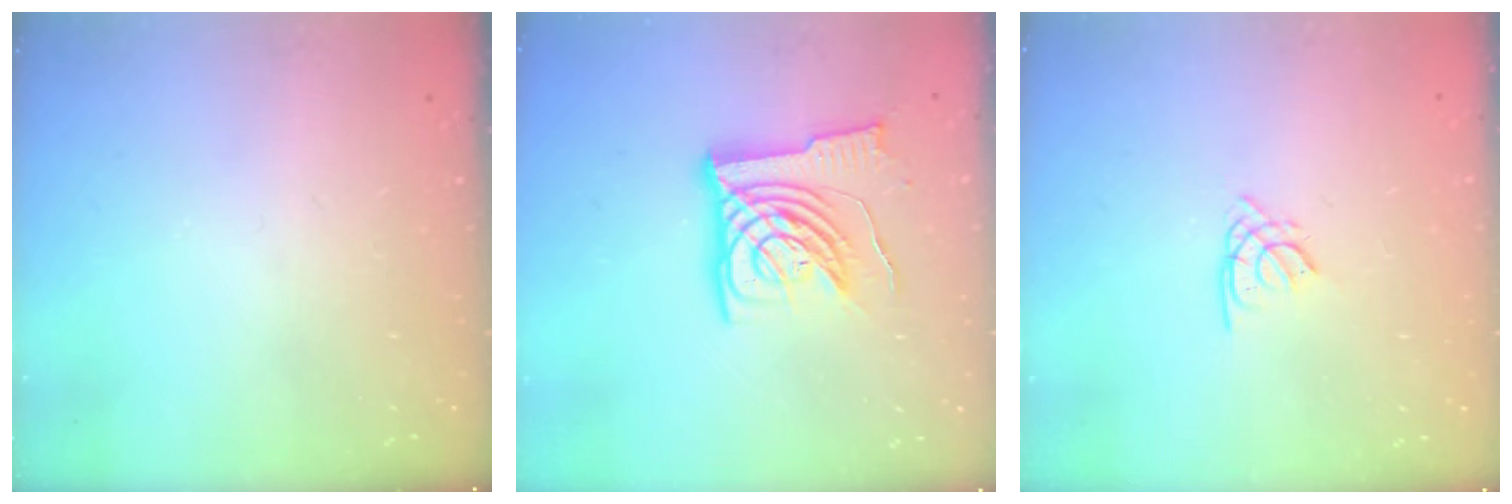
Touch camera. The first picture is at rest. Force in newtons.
{"total": 12.4, "press": 12.2, "slide": 2.0}
{"total": 1.4, "press": 1.4, "slide": 0.3}